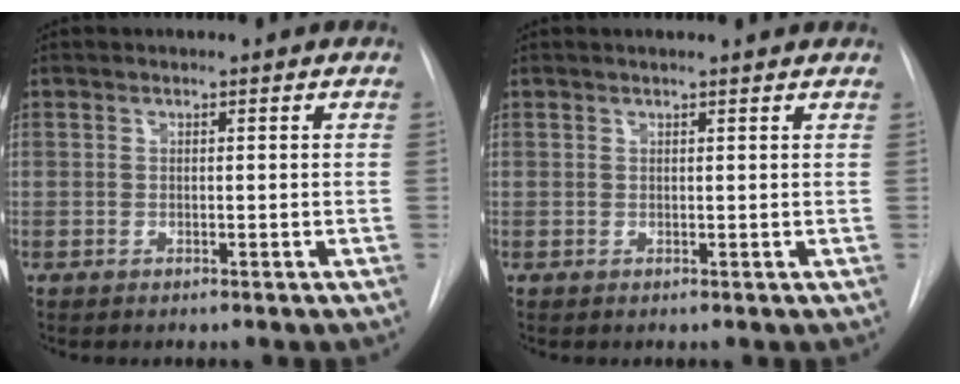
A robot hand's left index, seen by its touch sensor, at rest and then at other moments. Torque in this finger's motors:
{"motor_torque": [0.52, -1.26, -0.13, 0.00]}